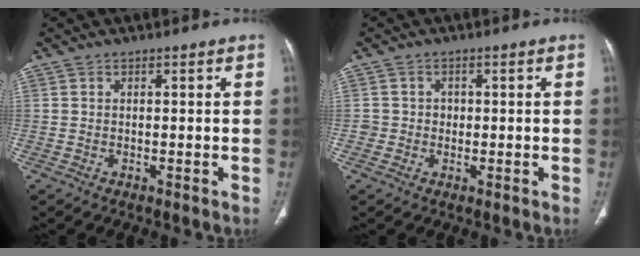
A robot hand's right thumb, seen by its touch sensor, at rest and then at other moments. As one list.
[{"total": 2.3, "force": [-0.3, 2.3, 0.2], "torque": [0.015, 0.010, -0.006]}]